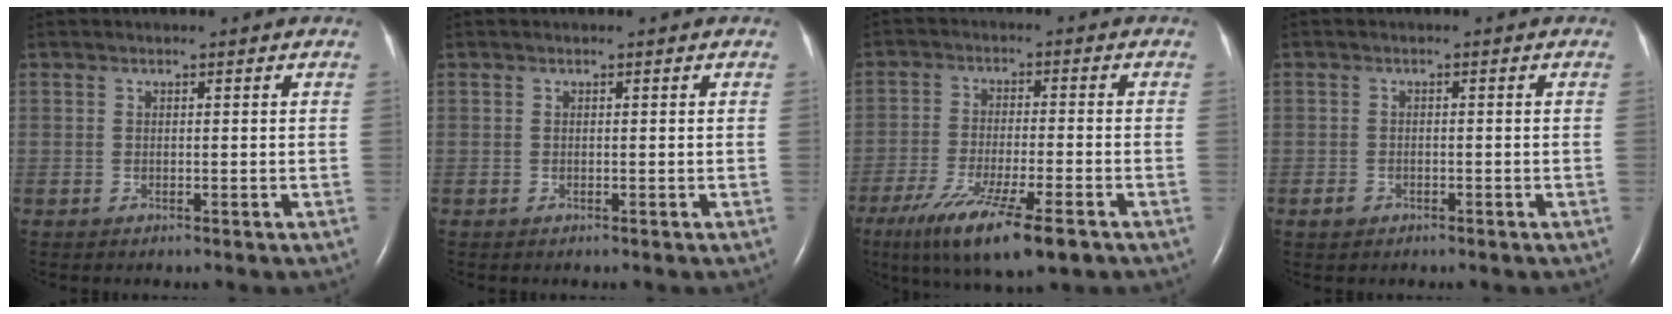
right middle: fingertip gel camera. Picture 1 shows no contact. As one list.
[{"total": 0.0}, {"total": 13.3, "force": [-8.2, 2.0, 10.3], "torque": [-0.181, -0.036, -0.133]}, {"total": 1.4, "force": [-0.9, 1.0, 0.5], "torque": [-0.013, 0.002, -0.013]}]